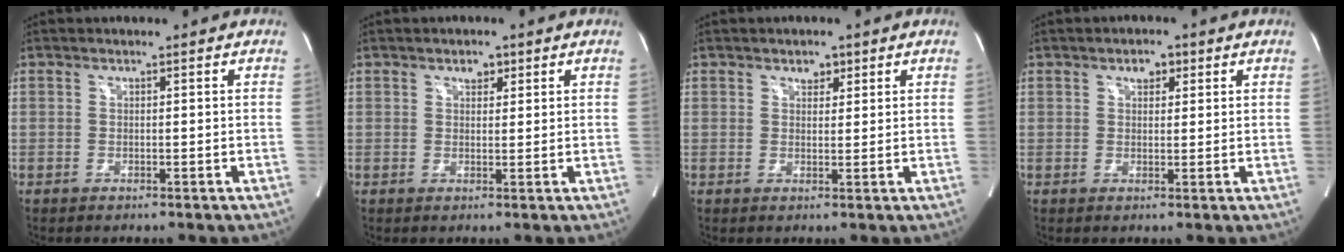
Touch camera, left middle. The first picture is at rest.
{"total": 1.8, "force": [1.1, 1.0, 0.9], "torque": [-0.014, 0.003, 0.017]}
{"total": 1.9, "force": [1.2, 1.2, 0.8], "torque": [-0.010, 0.002, 0.018]}
{"total": 2.4, "force": [1.3, 1.4, 1.5], "torque": [-0.023, 0.007, 0.021]}